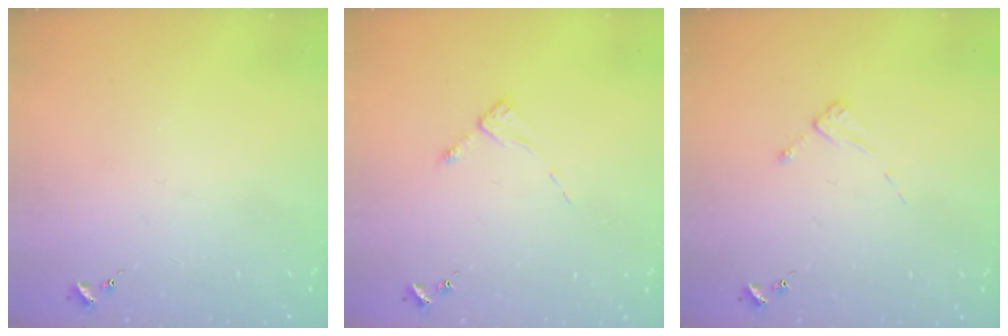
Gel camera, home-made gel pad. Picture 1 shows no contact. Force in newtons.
{"total": 2.6, "press": 2.6, "slide": 0.3}
{"total": 2.4, "press": 2.4, "slide": 0.3}